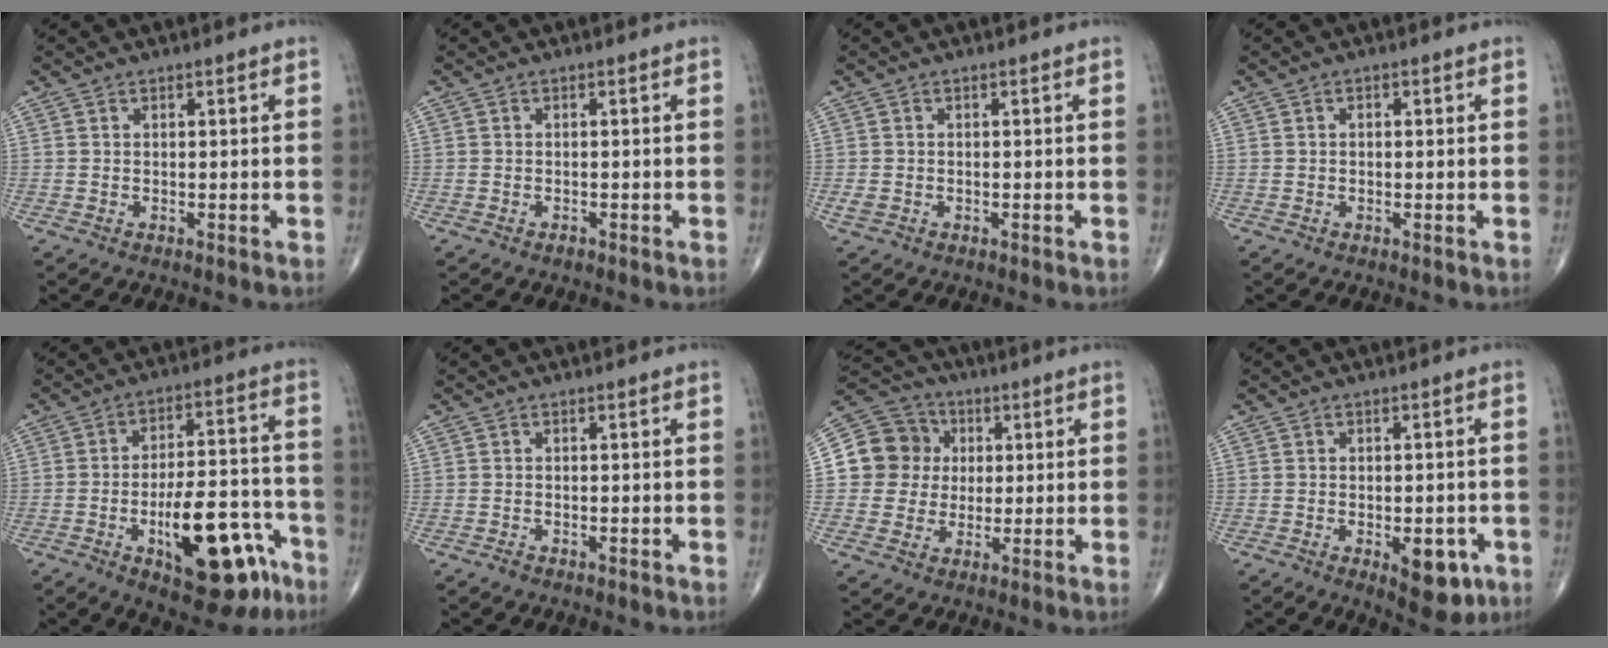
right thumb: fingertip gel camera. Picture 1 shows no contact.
{"total": 0.8, "force": [-0.6, 0.4, 0.3], "torque": [-0.004, 0.002, -0.011]}
{"total": 2.9, "force": [-0.4, 1.8, 2.2], "torque": [-0.063, -0.003, 0.000]}
{"total": 0.8, "force": [0.1, 0.5, 0.6], "torque": [-0.004, 0.003, -0.001]}
{"total": 19.3, "force": [-8.6, 8.0, 15.3], "torque": [-0.201, 0.053, -0.115]}
{"total": 0.8, "force": [-0.7, 0.3, 0.3], "torque": [-0.010, 0.000, -0.015]}
{"total": 10.6, "force": [1.1, 10.0, 3.2], "torque": [-0.030, 0.014, 0.012]}
{"total": 7.9, "force": [-3.0, 3.7, 6.3], "torque": [-0.065, 0.002, -0.030]}